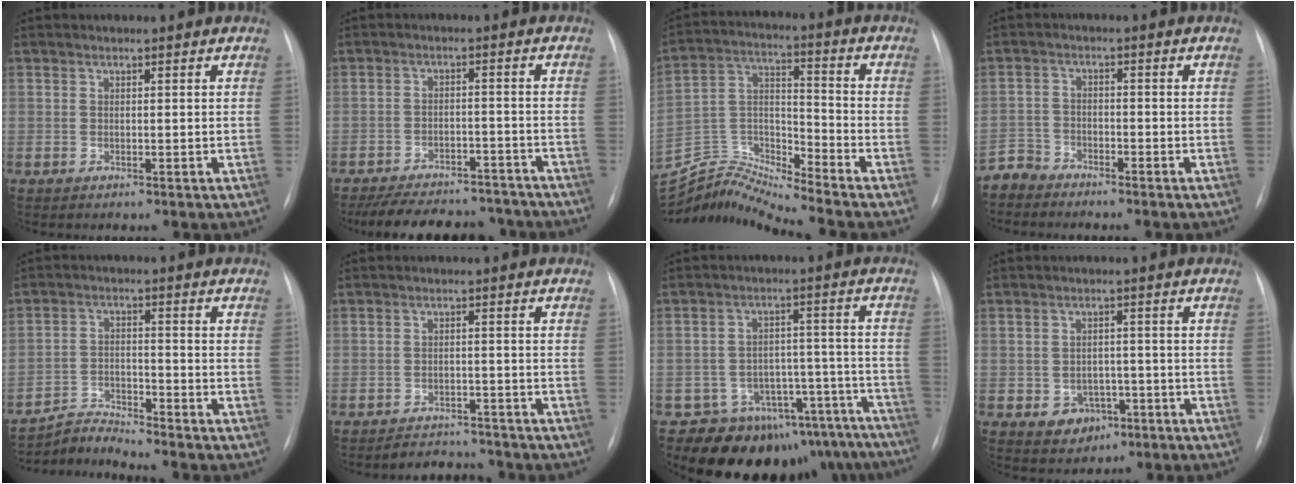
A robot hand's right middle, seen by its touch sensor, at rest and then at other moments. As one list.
[{"total": 16.6, "force": [-14.7, 5.2, 5.6], "torque": [-0.115, 0.003, -0.200]}, {"total": 13.2, "force": [-13.0, -2.0, 1.1], "torque": [-0.020, 0.038, -0.251]}, {"total": 3.6, "force": [-3.4, 0.8, -0.9], "torque": [0.021, -0.008, -0.068]}, {"total": 5.1, "force": [-4.8, -1.4, -1.2], "torque": [0.011, -0.010, -0.088]}, {"total": 4.6, "force": [-4.4, 1.2, -0.2], "torque": [0.005, 0.007, -0.065]}, {"total": 18.2, "force": [-15.8, 8.5, 3.0], "torque": [0.001, 0.072, -0.194]}, {"total": 4.8, "force": [-2.0, 4.0, 1.8], "torque": [-0.021, 0.011, -0.017]}]